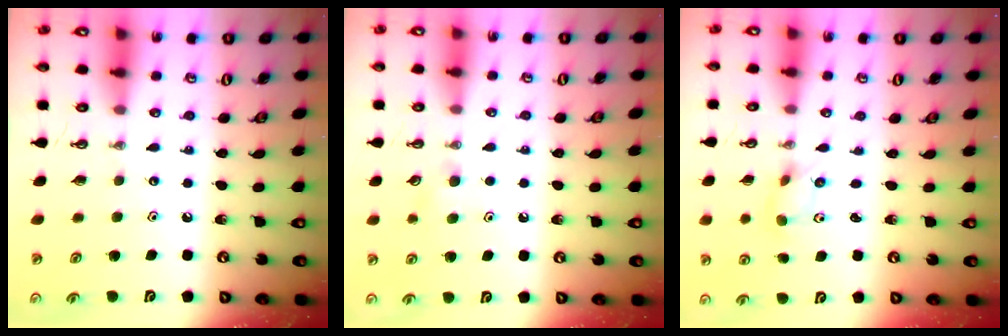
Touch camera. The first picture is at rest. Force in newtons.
{"total": 4.3, "press": 4.1, "slide": 1.3}
{"total": 2.5, "press": 2.3, "slide": 0.9}